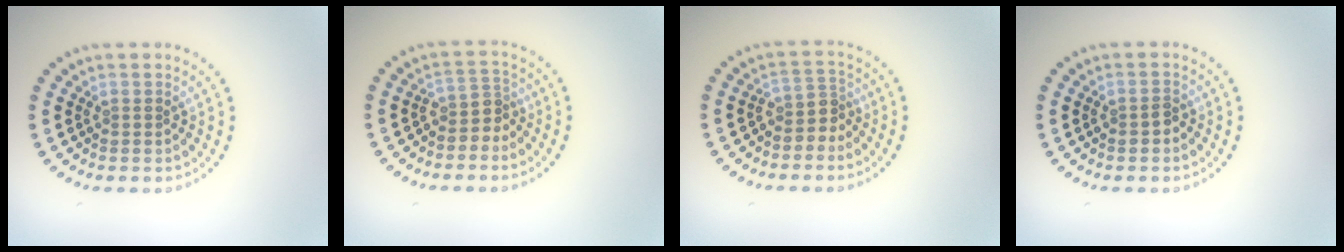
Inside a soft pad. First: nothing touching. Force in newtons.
{"total": 2.2, "press": 1.6, "slide": 1.5}
{"total": 2.2, "press": 1.6, "slide": 1.5}
{"total": 1.2, "press": 1.1, "slide": 0.3}